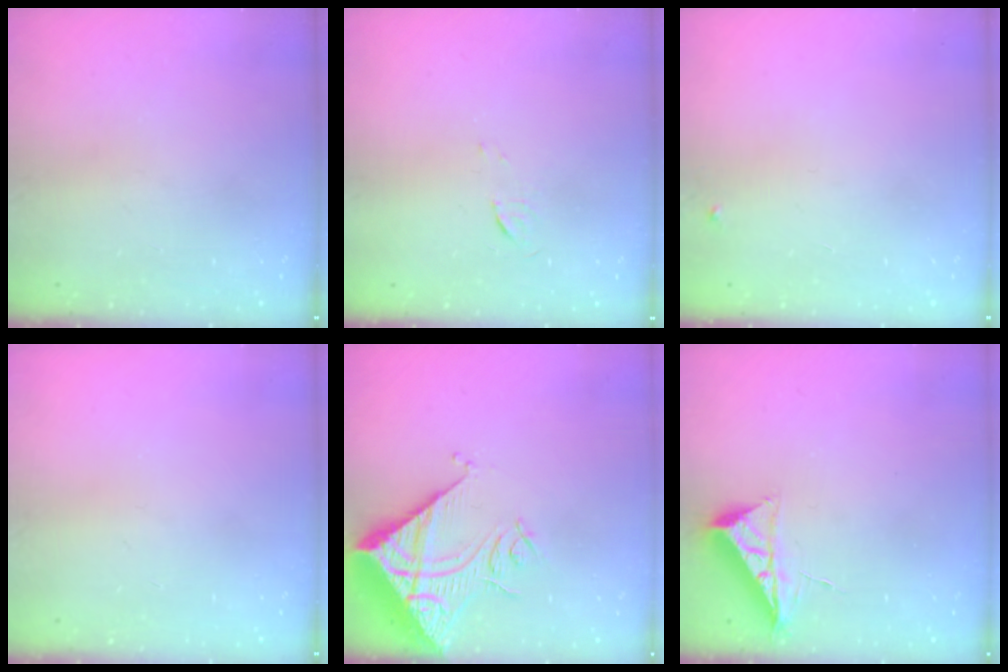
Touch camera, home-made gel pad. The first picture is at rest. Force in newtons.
{"total": 3.6, "press": 3.6, "slide": 0.3}
{"total": 2.7, "press": 2.7, "slide": 0.2}
{"total": 0.0}
{"total": 13.5, "press": 13.4, "slide": 1.7}
{"total": 6.3, "press": 6.2, "slide": 0.8}